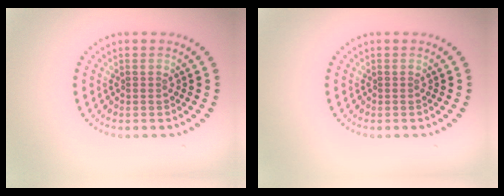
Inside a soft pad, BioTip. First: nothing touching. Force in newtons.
{"total": 0.0}